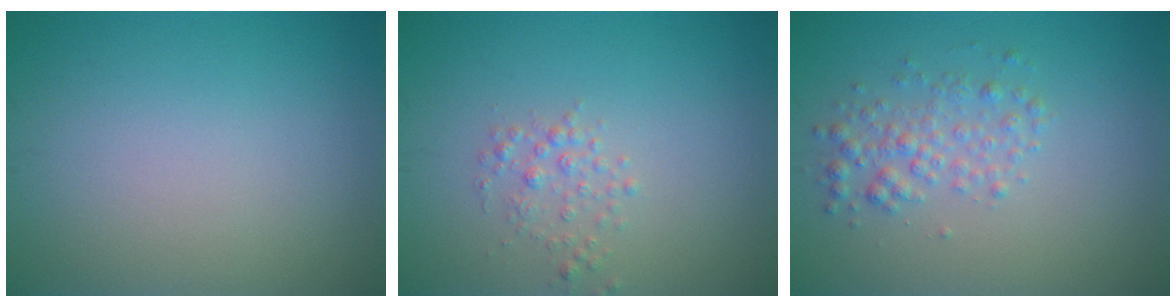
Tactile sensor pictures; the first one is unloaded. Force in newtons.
{"total": 1.5, "press": 1.5, "slide": 0.0}
{"total": 2.3, "press": 2.3, "slide": 0.1}